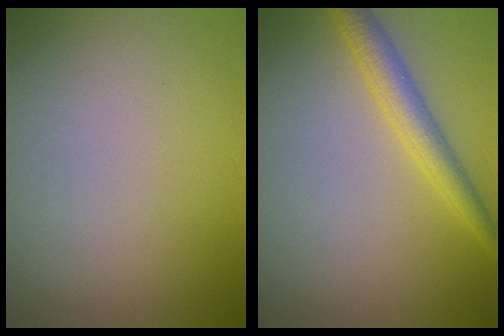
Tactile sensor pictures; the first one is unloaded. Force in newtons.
{"total": 3.1, "press": 3.1, "slide": 0.0}